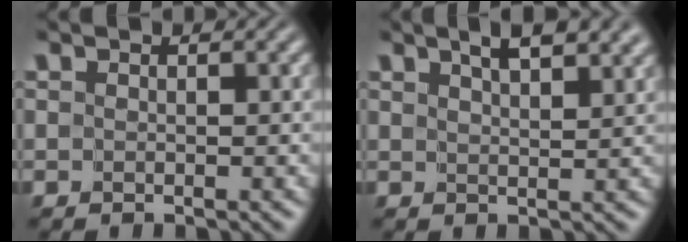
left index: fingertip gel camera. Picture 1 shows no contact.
{"total": 5.4, "force": [3.7, 1.8, 3.5], "torque": [-0.027, 0.019, 0.036]}